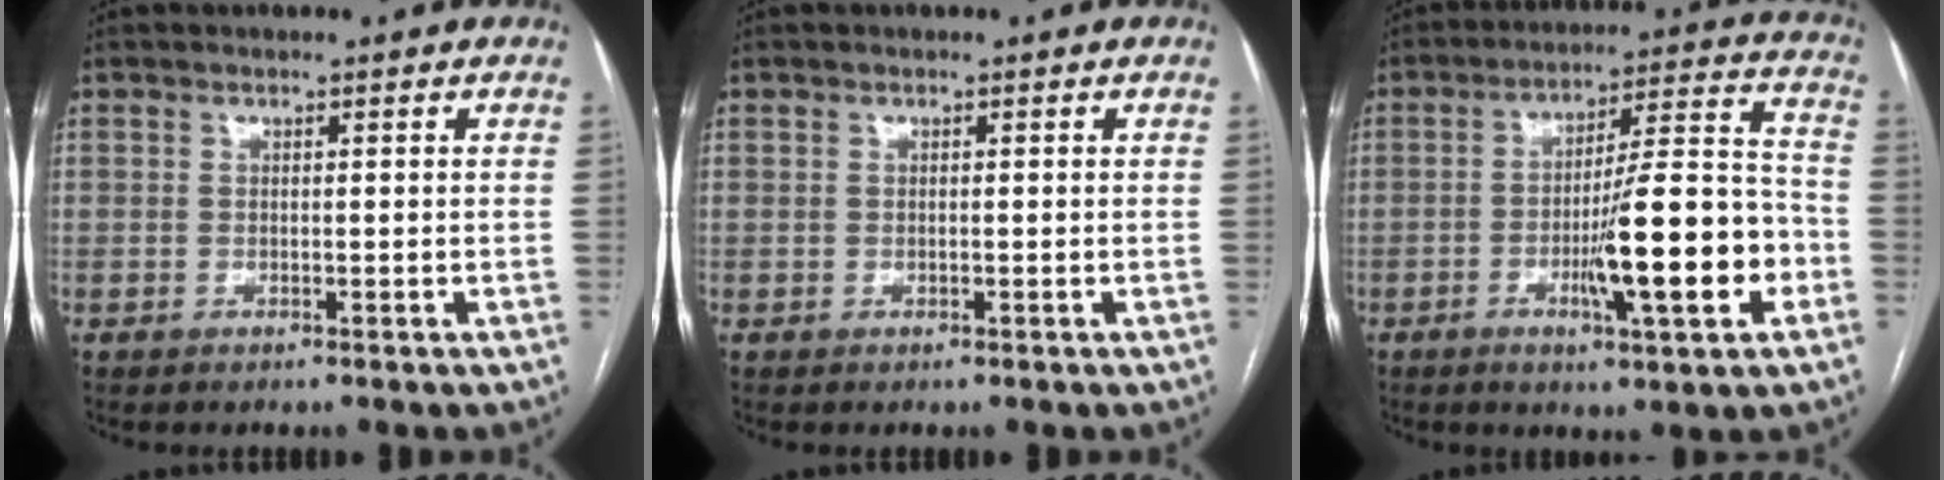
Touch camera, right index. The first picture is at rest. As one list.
[{"total": 0.0}, {"total": 15.6, "force": [-4.8, 1.6, 14.7], "torque": [-0.230, 0.004, -0.071]}]